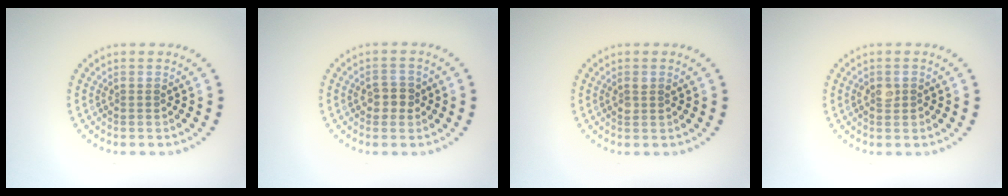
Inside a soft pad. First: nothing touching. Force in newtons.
{"total": 2.1, "press": 2.0, "slide": 0.5}
{"total": 1.0, "press": 1.0, "slide": 0.3}
{"total": 1.4, "press": 1.3, "slide": 0.3}